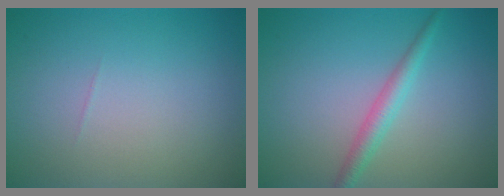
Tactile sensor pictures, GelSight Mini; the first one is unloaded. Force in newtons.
{"total": 2.2, "press": 2.2, "slide": 0.0}